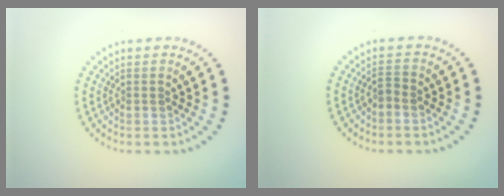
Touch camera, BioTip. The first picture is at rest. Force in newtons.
{"total": 0.9, "press": 0.7, "slide": 0.5}